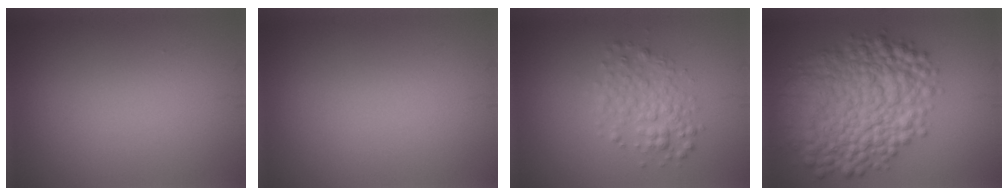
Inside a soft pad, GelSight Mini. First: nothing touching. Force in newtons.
{"total": 0.0}
{"total": 3.0, "press": 3.0, "slide": 0.1}
{"total": 11.6, "press": 11.6, "slide": 0.3}